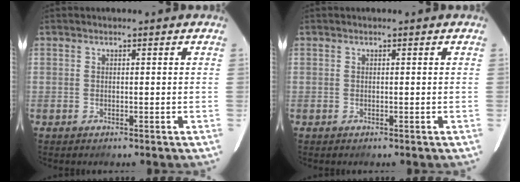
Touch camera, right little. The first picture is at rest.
{"total": 0.0}